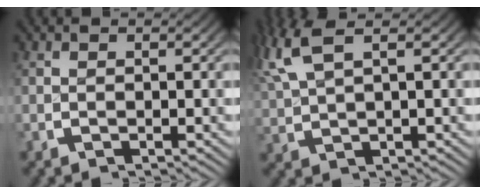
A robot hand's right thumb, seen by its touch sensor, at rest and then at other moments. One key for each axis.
{"total": 4.4, "fx": 2.5, "fy": 2.4, "fz": 2.8, "tx": -0.071, "ty": 0.006, "tz": 0.048}